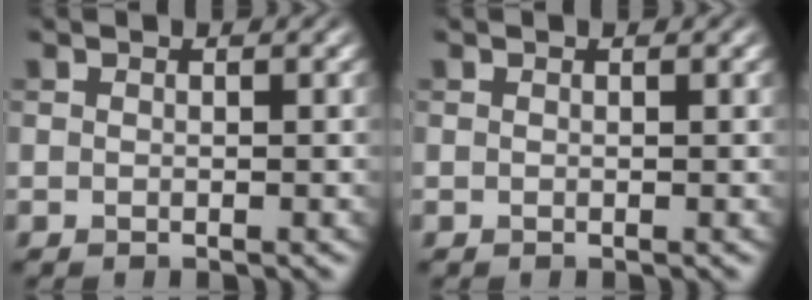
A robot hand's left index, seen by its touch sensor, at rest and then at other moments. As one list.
[{"total": 0.0}]